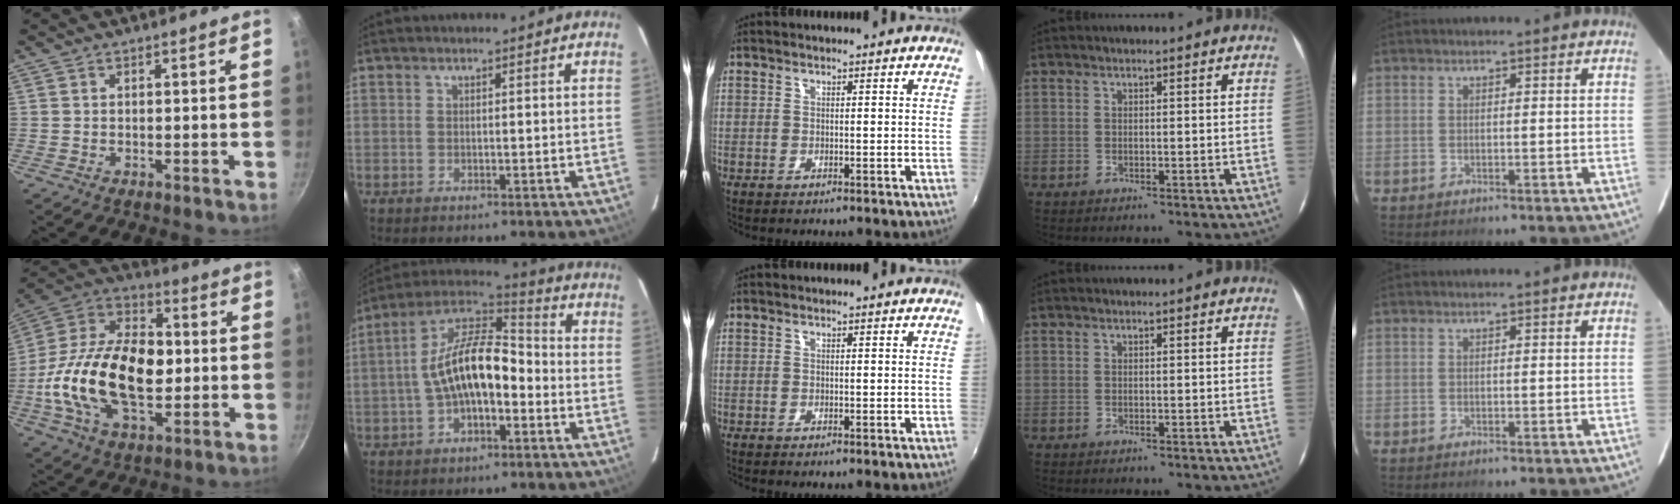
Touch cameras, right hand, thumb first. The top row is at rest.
{"thumb": {"total": 25.7, "force": [-2.0, 15.3, 20.5], "torque": [-0.357, 0.032, -0.048]}, "index": {"total": 14.3, "force": [-2.6, 6.7, 12.3], "torque": [-0.237, 0.023, -0.051]}}